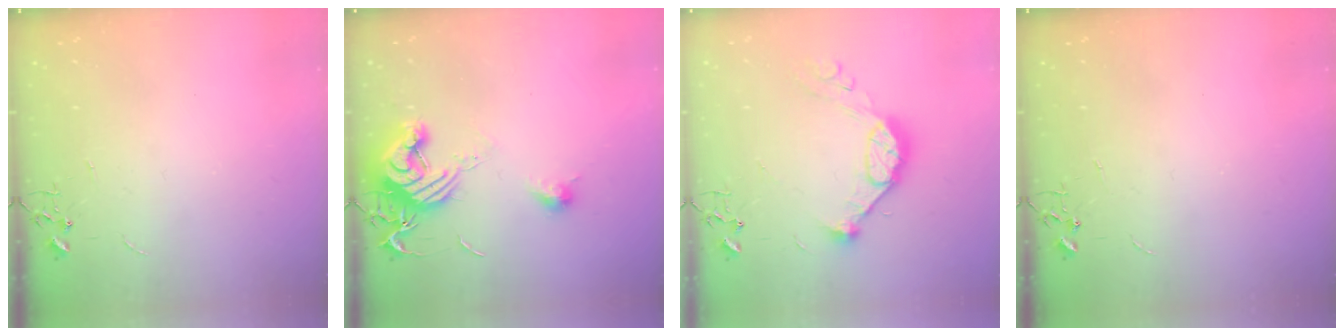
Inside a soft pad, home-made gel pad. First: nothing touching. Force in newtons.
{"total": 14.7, "press": 14.7, "slide": 0.7}
{"total": 12.9, "press": 12.8, "slide": 1.2}
{"total": 0.0}